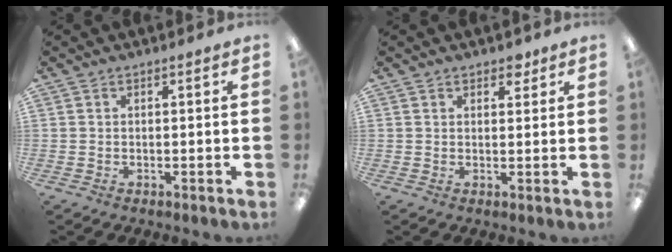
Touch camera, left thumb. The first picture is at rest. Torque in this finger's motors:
{"motor_torque": [0.12, 0.22, -0.55, 0.15, -0.01]}